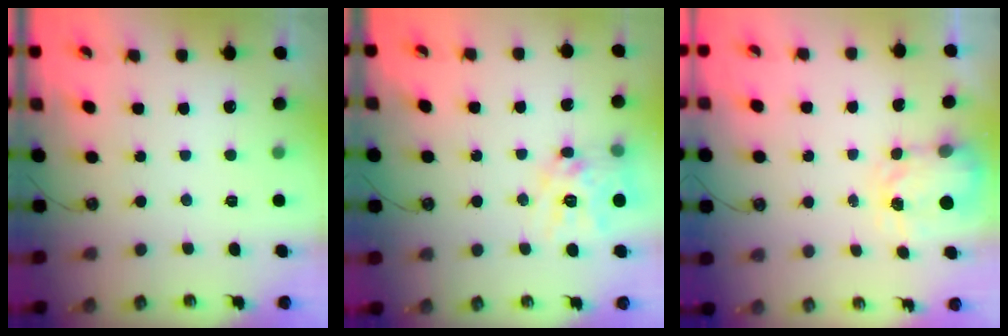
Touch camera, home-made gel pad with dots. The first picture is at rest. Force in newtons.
{"total": 13.8, "press": 13.7, "slide": 1.2}
{"total": 3.9, "press": 3.9, "slide": 0.6}